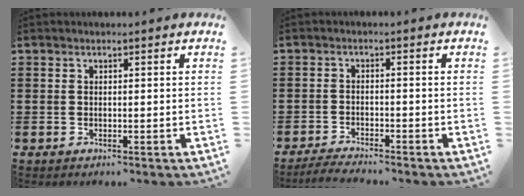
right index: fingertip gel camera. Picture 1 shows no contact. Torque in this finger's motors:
{"motor_torque": [-2.14, 0.00, -1.05, -0.09]}